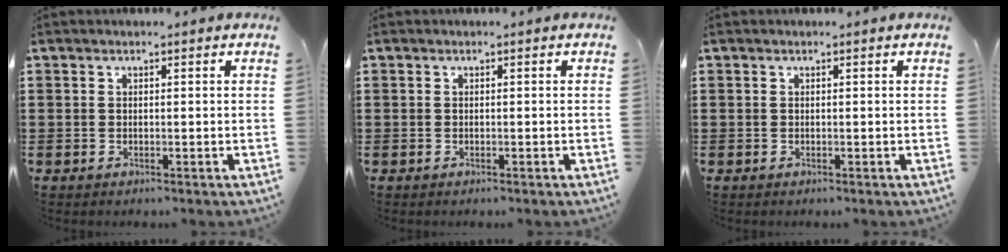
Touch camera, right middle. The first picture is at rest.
{"total": 0.0}
{"total": 0.0}